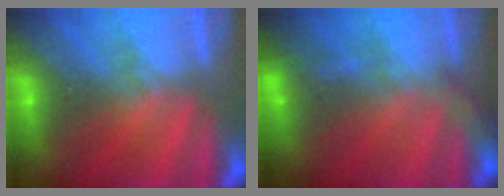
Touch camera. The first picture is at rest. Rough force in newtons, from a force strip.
{"total": 2.9}